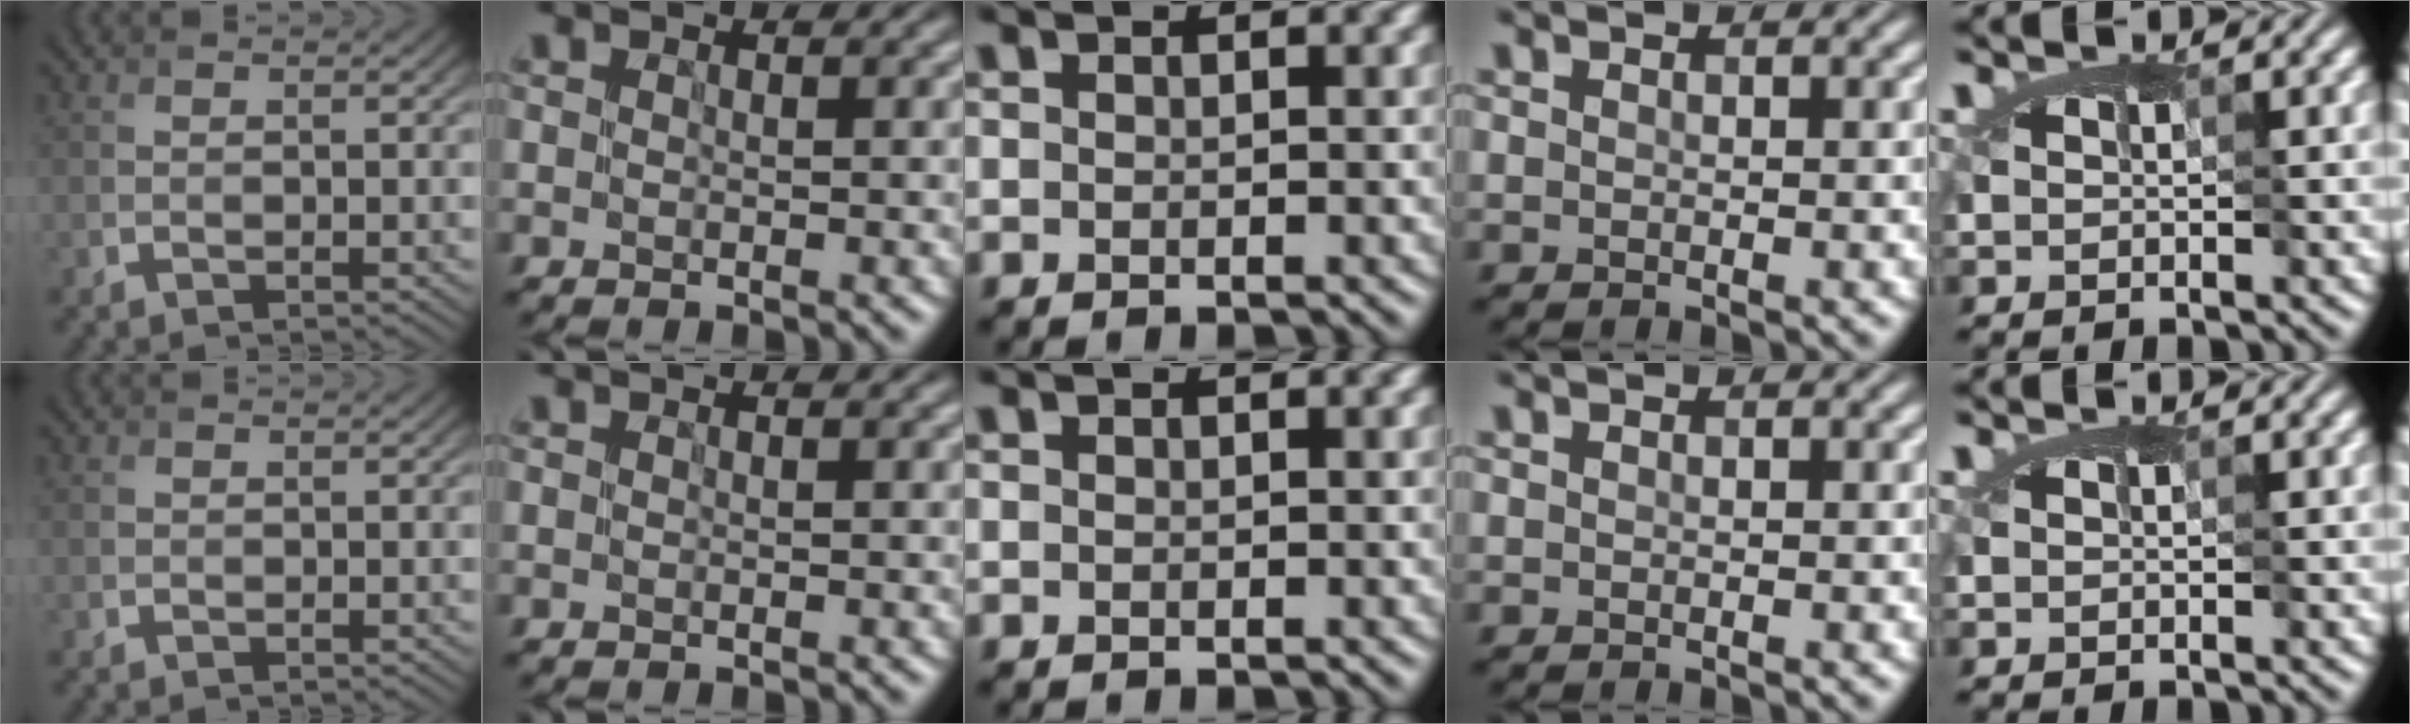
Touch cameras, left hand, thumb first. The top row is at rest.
{}